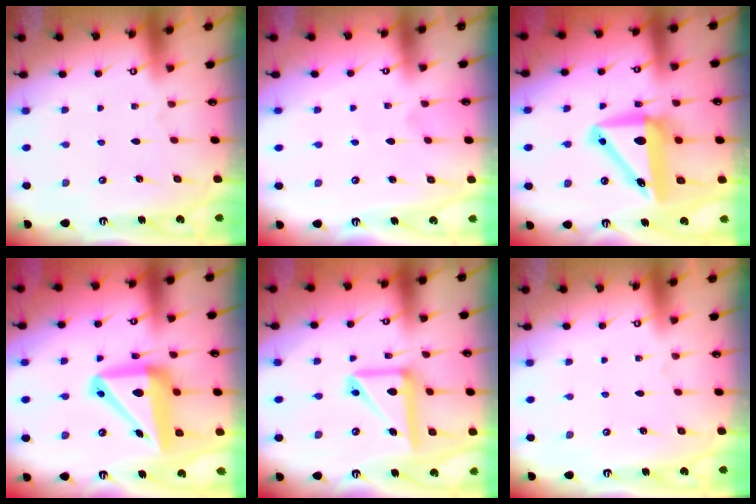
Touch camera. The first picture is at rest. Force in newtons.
{"total": 2.8, "press": 2.7, "slide": 0.3}
{"total": 12.0, "press": 11.2, "slide": 4.3}
{"total": 16.7, "press": 16.6, "slide": 2.3}
{"total": 14.8, "press": 14.6, "slide": 2.4}
{"total": 0.0}